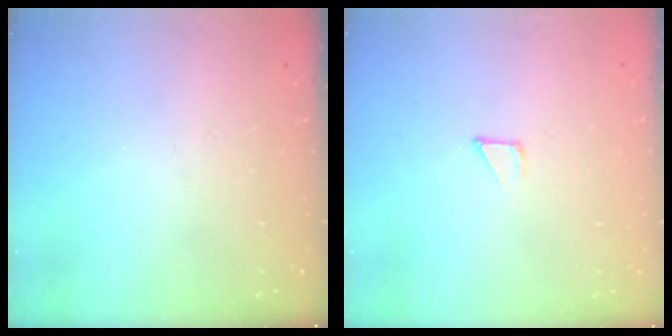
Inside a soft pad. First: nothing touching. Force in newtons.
{"total": 1.6, "press": 1.6, "slide": 0.1}